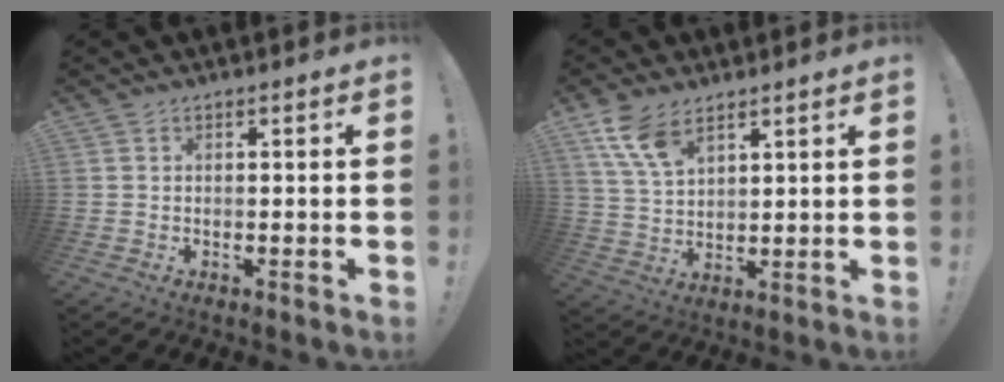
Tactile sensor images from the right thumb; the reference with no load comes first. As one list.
[{"total": 9.5, "force": [6.1, 4.6, 5.6], "torque": [-0.106, -0.024, 0.121]}]